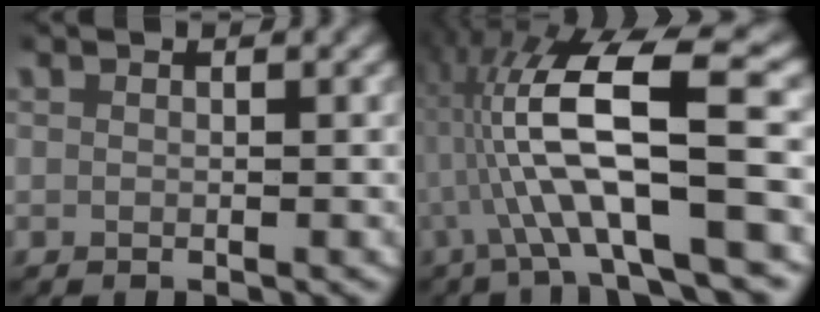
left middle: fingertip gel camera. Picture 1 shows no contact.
{"total": 9.6, "force": [0.6, 2.7, 9.2], "torque": [-0.167, 0.009, 0.007]}